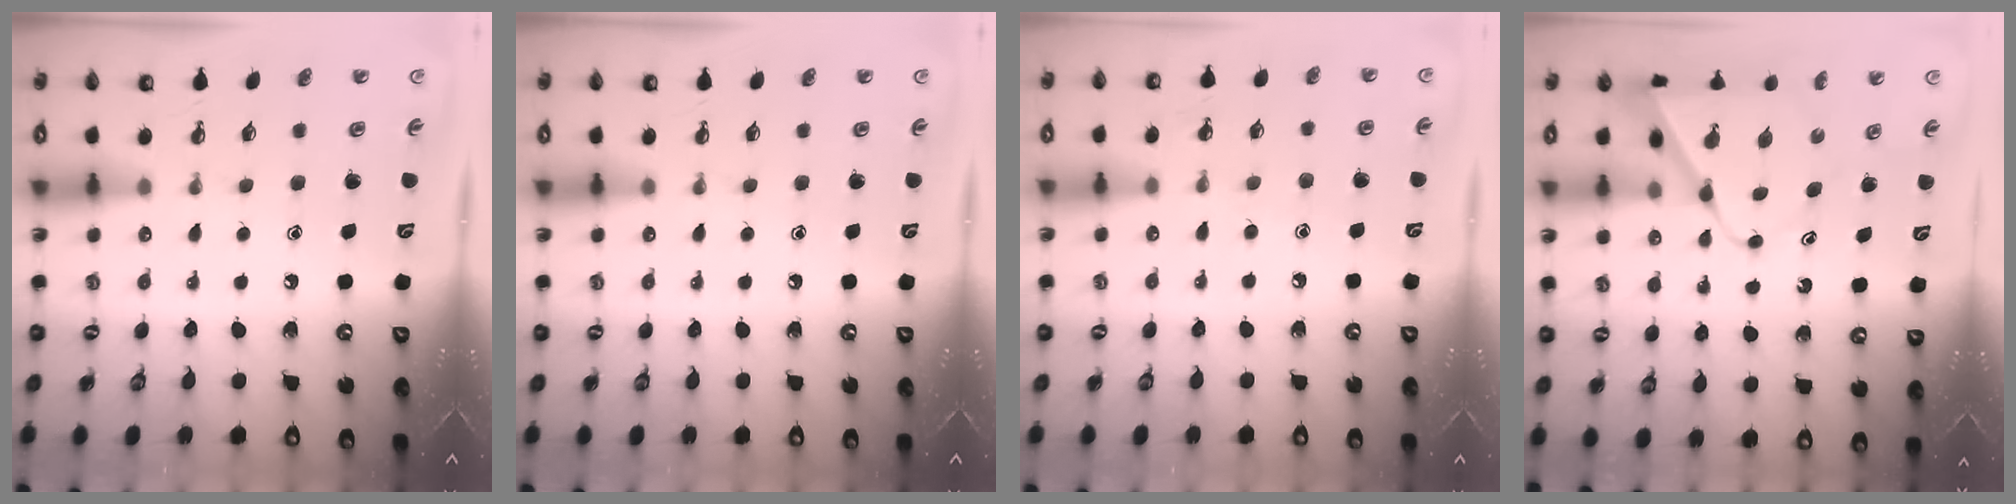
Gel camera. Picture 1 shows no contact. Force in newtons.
{"total": 0.0}
{"total": 4.4, "press": 4.4, "slide": 0.5}
{"total": 7.7, "press": 7.7, "slide": 0.4}